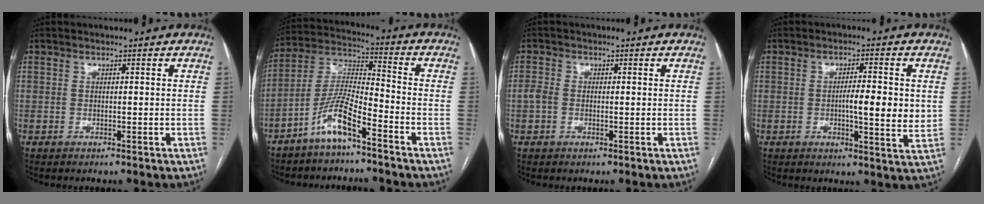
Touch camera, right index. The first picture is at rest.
{"total": 8.9, "force": [-5.8, 1.5, 6.6], "torque": [-0.150, 0.004, -0.119]}
{"total": 1.8, "force": [-0.5, 1.3, 1.1], "torque": [-0.026, 0.006, -0.010]}
{"total": 7.0, "force": [0.3, 1.3, 6.9], "torque": [-0.101, -0.007, 0.001]}